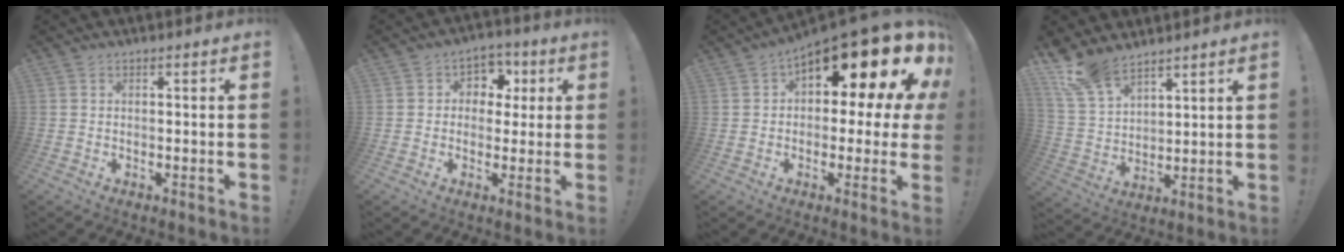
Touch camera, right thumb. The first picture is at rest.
{"total": 6.7, "force": [0.6, 6.3, 2.2], "torque": [-0.015, 0.001, 0.012]}
{"total": 15.2, "force": [8.4, 5.8, 11.2], "torque": [-0.147, -0.074, 0.128]}
{"total": 11.3, "force": [9.2, 4.9, 4.4], "torque": [-0.095, -0.057, 0.179]}